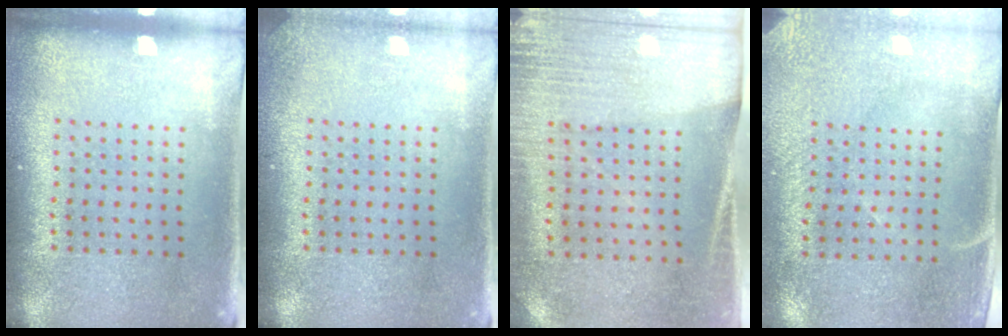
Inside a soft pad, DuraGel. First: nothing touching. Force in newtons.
{"total": 1.1, "press": 1.1, "slide": 0.1}
{"total": 2.8, "press": 2.5, "slide": 1.3}
{"total": 2.9, "press": 2.5, "slide": 1.4}